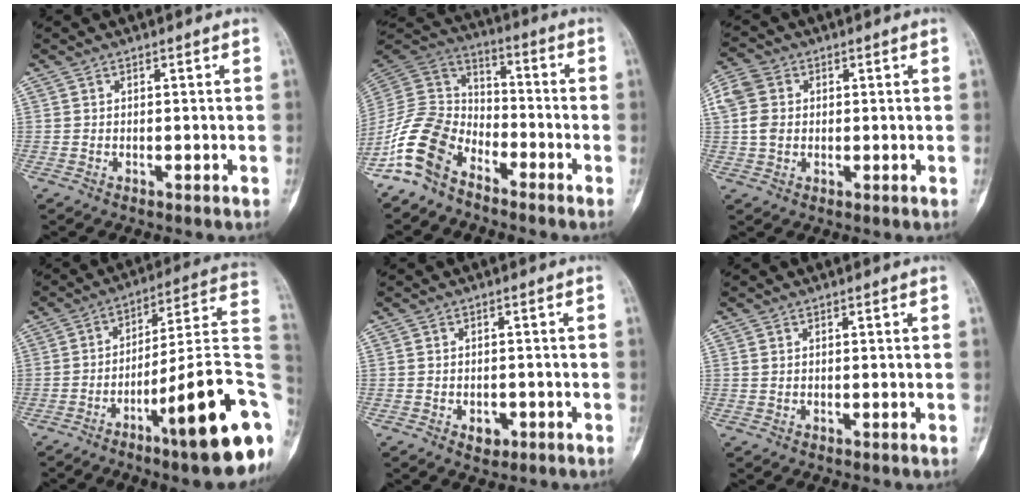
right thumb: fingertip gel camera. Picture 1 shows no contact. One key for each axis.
{"total": 12.7, "fx": -8.6, "fy": 7.5, "fz": 5.7, "tx": -0.104, "ty": 0.072, "tz": -0.182}
{"total": 6.2, "fx": 0.9, "fy": 5.0, "fz": 3.5, "tx": -0.079, "ty": 0.010, "tz": 0.012}
{"total": 21.5, "fx": -8.4, "fy": 3.6, "fz": 19.5, "tx": -0.229, "ty": 0.051, "tz": -0.122}
{"total": 2.6, "fx": -1.2, "fy": 1.7, "fz": 1.5, "tx": -0.010, "ty": 0.005, "tz": -0.011}
{"total": 0.5, "fx": 0.2, "fy": 0.4, "fz": 0.3, "tx": -0.004, "ty": 0.002, "tz": 0.003}